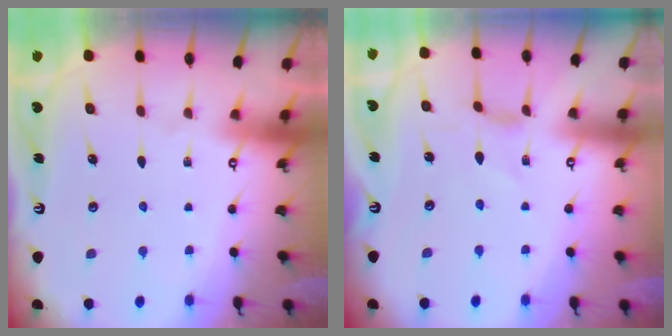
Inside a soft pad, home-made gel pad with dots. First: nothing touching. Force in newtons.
{"total": 1.0, "press": 0.9, "slide": 0.4}